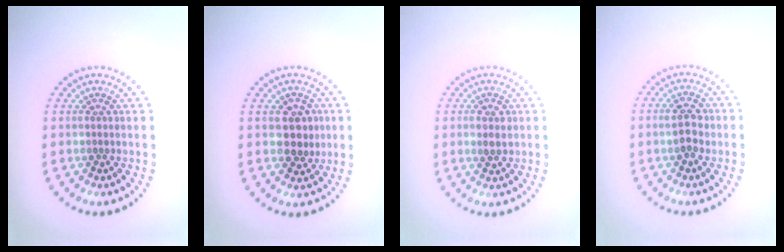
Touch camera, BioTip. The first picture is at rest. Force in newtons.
{"total": 3.0, "press": 2.9, "slide": 0.7}
{"total": 1.8, "press": 1.8, "slide": 0.1}
{"total": 2.5, "press": 2.5, "slide": 0.1}